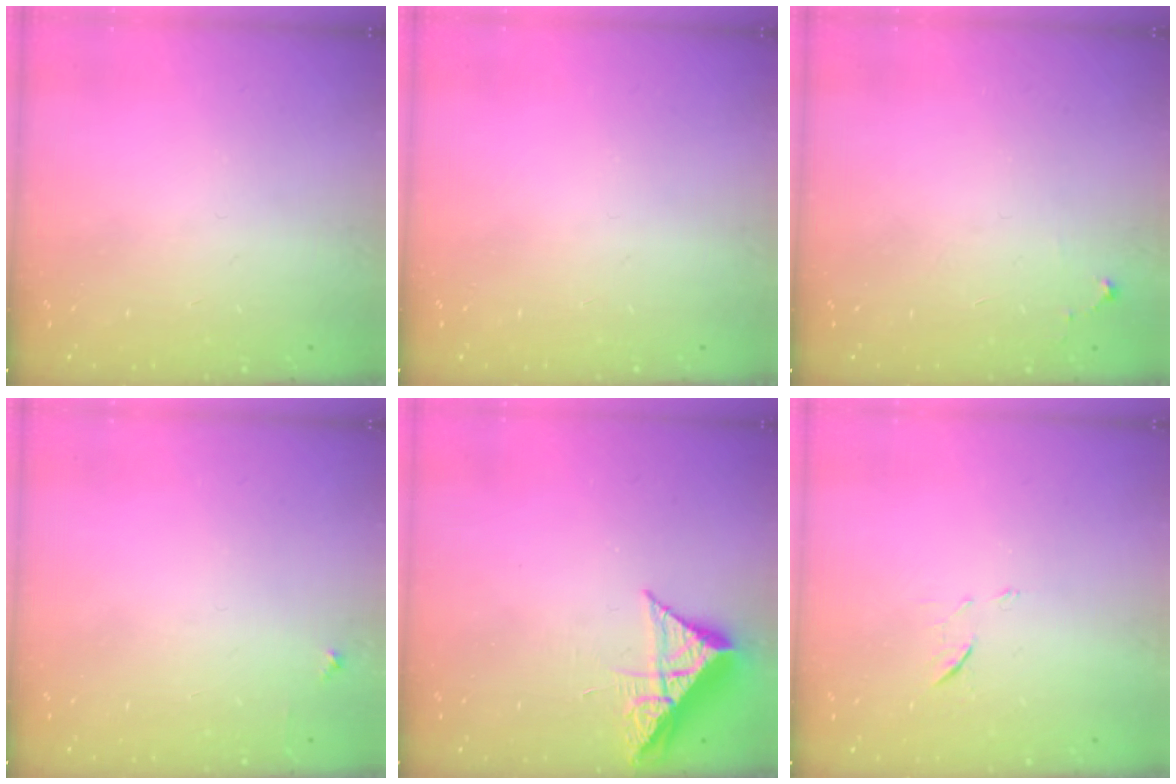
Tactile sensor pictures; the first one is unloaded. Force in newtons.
{"total": 0.0}
{"total": 4.9, "press": 4.9, "slide": 0.7}
{"total": 4.7, "press": 4.6, "slide": 0.5}
{"total": 7.0, "press": 7.0, "slide": 0.3}
{"total": 5.8, "press": 5.7, "slide": 1.3}